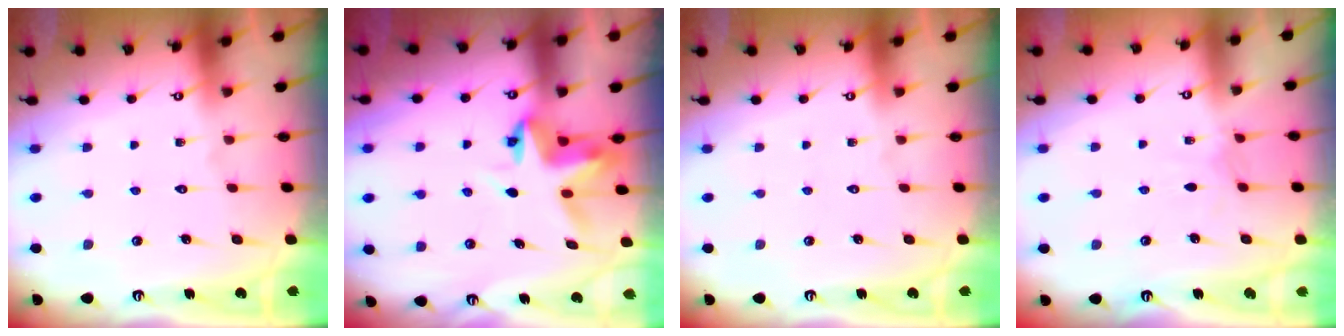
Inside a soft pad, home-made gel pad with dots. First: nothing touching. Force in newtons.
{"total": 4.7, "press": 4.7, "slide": 0.2}
{"total": 0.0}
{"total": 3.0, "press": 3.0, "slide": 0.3}